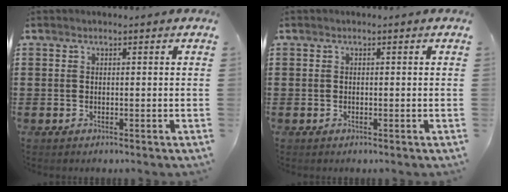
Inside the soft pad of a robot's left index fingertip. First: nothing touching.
{"total": 0.0}